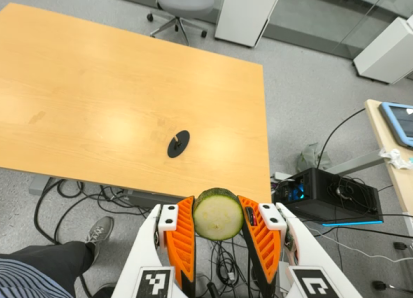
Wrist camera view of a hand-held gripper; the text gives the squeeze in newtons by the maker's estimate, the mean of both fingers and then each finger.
{"total": 11.5, "left": 10.7, "right": 12.2}